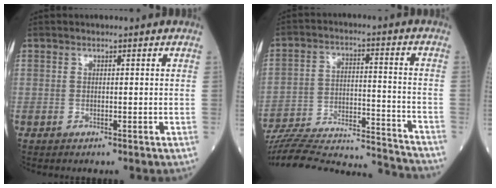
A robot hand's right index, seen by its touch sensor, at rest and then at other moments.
{"total": 23.5, "force": [-22.3, 1.9, 7.2], "torque": [-0.126, -0.001, -0.331]}